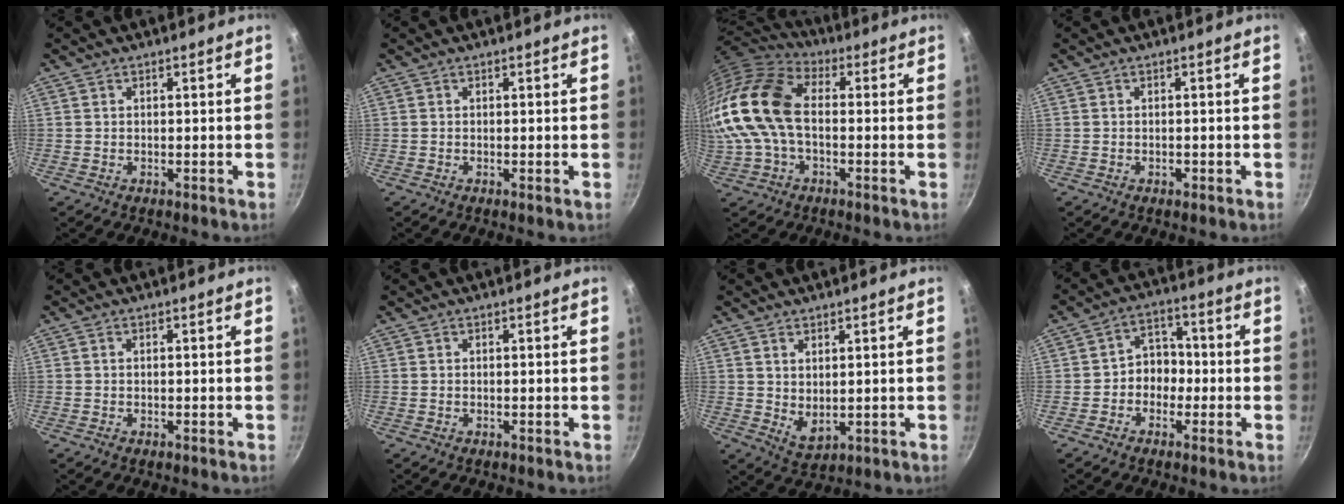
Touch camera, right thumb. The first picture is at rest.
{"total": 0.0}
{"total": 20.3, "force": [-0.1, 12.7, 15.9], "torque": [-0.339, 0.027, -0.017]}
{"total": 0.7, "force": [-0.3, 0.5, 0.4], "torque": [-0.007, 0.004, -0.003]}
{"total": 0.0}
{"total": 0.0}
{"total": 5.6, "force": [2.2, 3.1, 4.2], "torque": [-0.064, -0.030, 0.051]}
{"total": 6.2, "force": [-1.4, 5.1, 3.1], "torque": [0.002, 0.028, -0.033]}